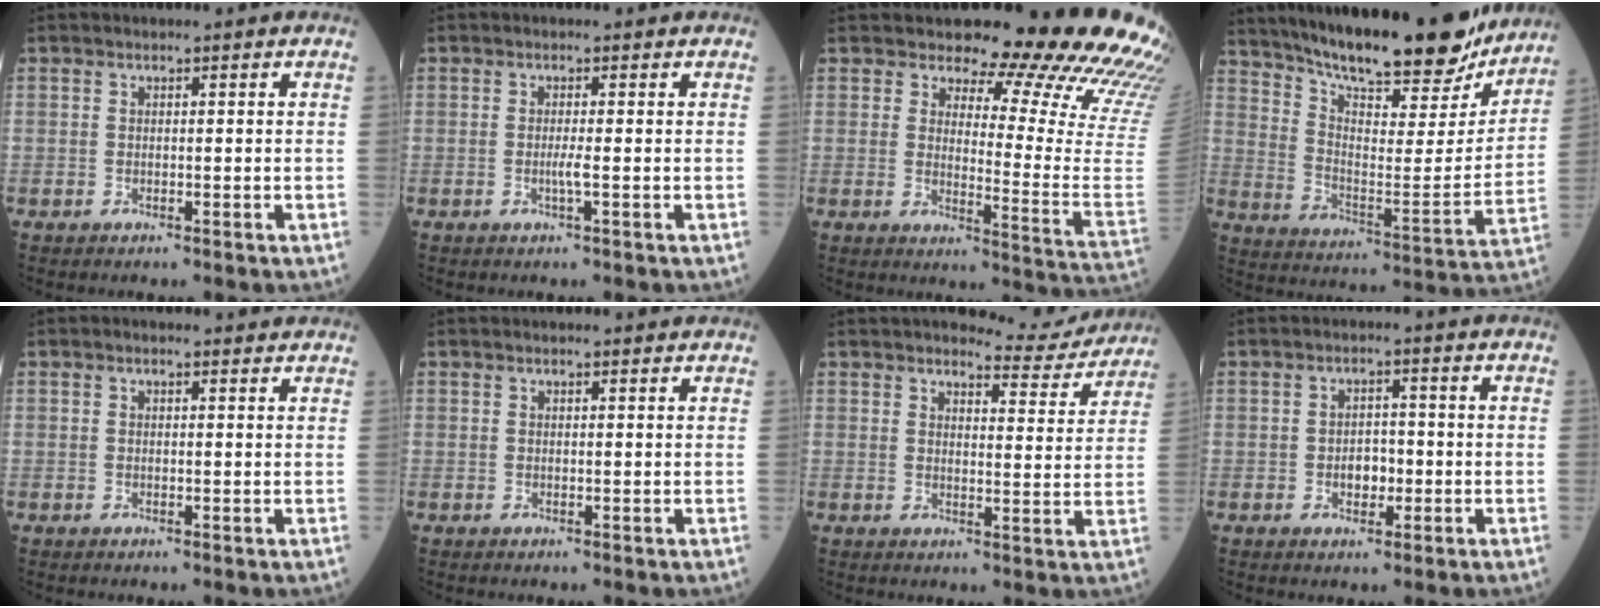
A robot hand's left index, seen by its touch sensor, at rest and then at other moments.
{"total": 1.3, "force": [-0.2, -0.3, 1.3], "torque": [-0.028, -0.001, -0.007]}
{"total": 20.1, "force": [18.1, 2.2, 8.4], "torque": [-0.099, -0.130, 0.188]}
{"total": 26.2, "force": [22.0, 5.5, 13.2], "torque": [-0.213, -0.017, 0.313]}
{"total": 2.1, "force": [1.7, 0.8, 1.1], "torque": [-0.020, 0.016, 0.020]}
{"total": 2.4, "force": [2.1, 0.3, 1.0], "torque": [-0.014, 0.015, 0.024]}
{"total": 7.9, "force": [7.8, 1.2, 0.7], "torque": [-0.005, -0.016, 0.090]}
{"total": 3.0, "force": [-0.7, 2.0, 2.2], "torque": [-0.032, 0.005, -0.010]}